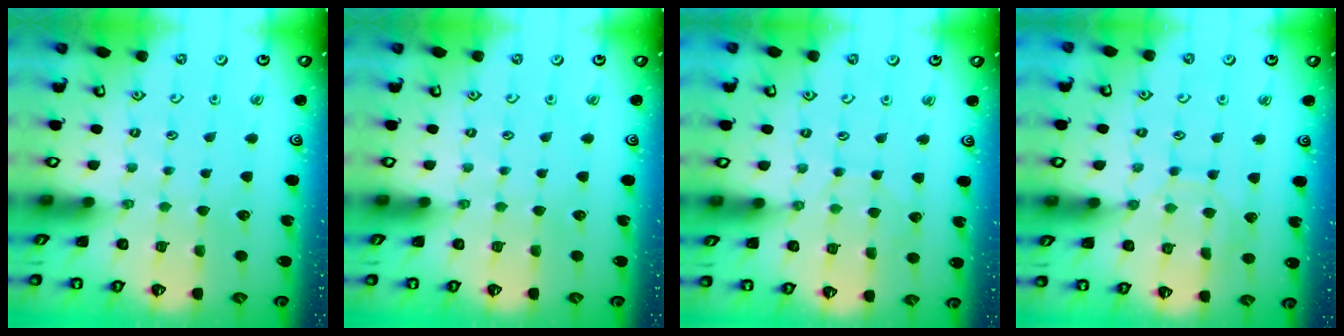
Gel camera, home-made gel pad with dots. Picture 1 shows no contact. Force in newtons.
{"total": 0.0}
{"total": 4.7, "press": 4.6, "slide": 0.5}
{"total": 8.5, "press": 8.4, "slide": 0.7}